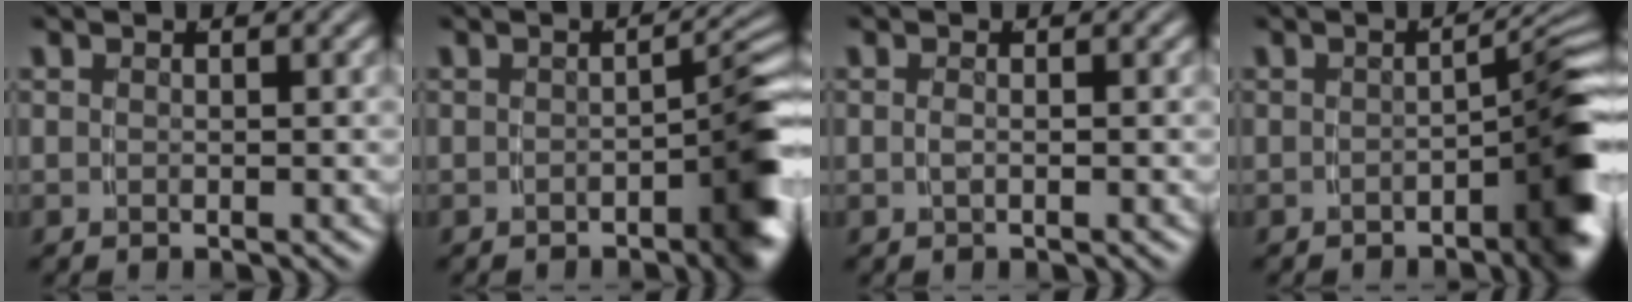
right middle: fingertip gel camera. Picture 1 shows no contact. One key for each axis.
{"total": 4.4, "fx": -1.9, "fy": 1.1, "fz": 3.9, "tx": -0.041, "ty": 0.001, "tz": -0.031}
{"total": 0.8, "fx": -0.3, "fy": -0.5, "fz": 0.5, "tx": -0.013, "ty": -0.004, "tz": 0.000}
{"total": 5.9, "fx": -2.2, "fy": 1.5, "fz": 5.2, "tx": -0.048, "ty": 0.005, "tz": -0.037}